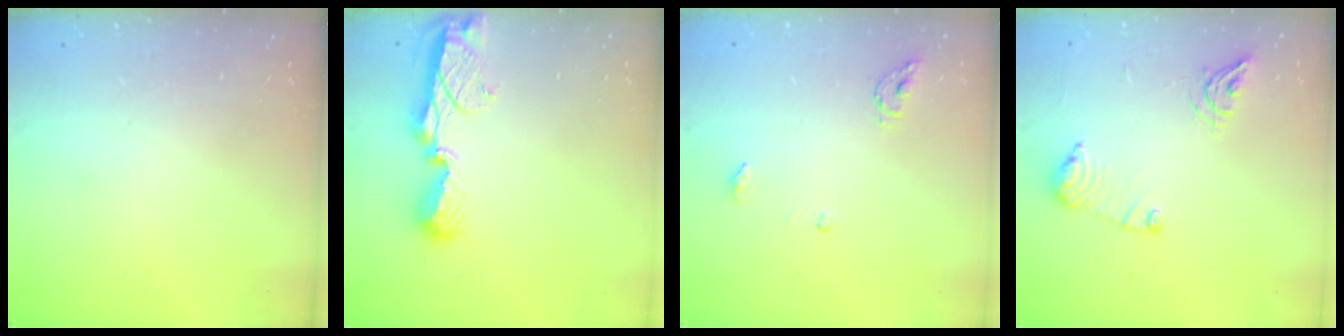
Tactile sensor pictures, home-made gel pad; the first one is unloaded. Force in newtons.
{"total": 8.1, "press": 8.1, "slide": 0.7}
{"total": 4.3, "press": 4.3, "slide": 0.4}
{"total": 10.7, "press": 10.6, "slide": 1.1}